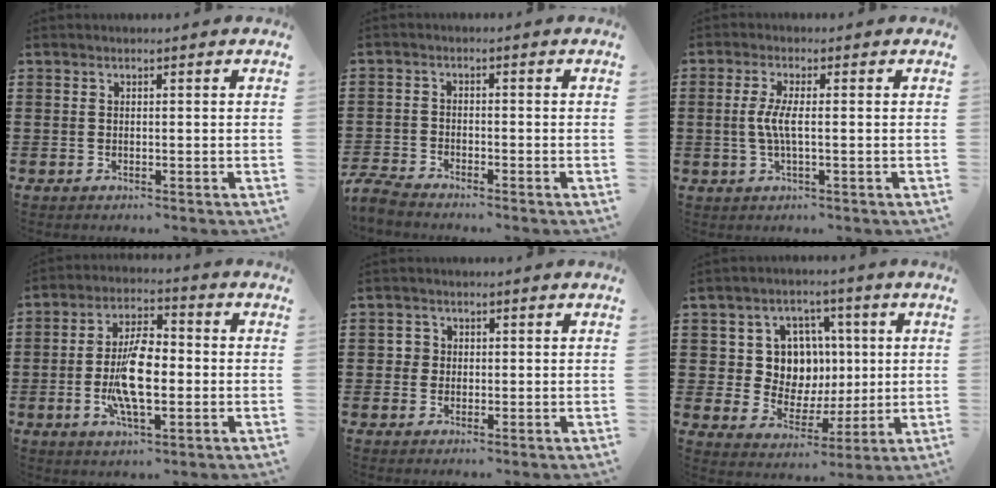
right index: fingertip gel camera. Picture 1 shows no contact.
{"total": 3.1, "force": [-3.0, 0.2, 0.4], "torque": [-0.025, -0.004, -0.068]}
{"total": 3.9, "force": [-0.2, 0.6, 3.8], "torque": [-0.093, -0.009, -0.013]}
{"total": 9.9, "force": [-1.6, 3.9, 8.9], "torque": [-0.192, -0.005, -0.034]}
{"total": 1.9, "force": [0.2, 1.8, 0.5], "torque": [-0.016, 0.009, 0.002]}
{"total": 8.9, "force": [1.8, 8.0, 3.6], "torque": [-0.092, 0.012, 0.037]}